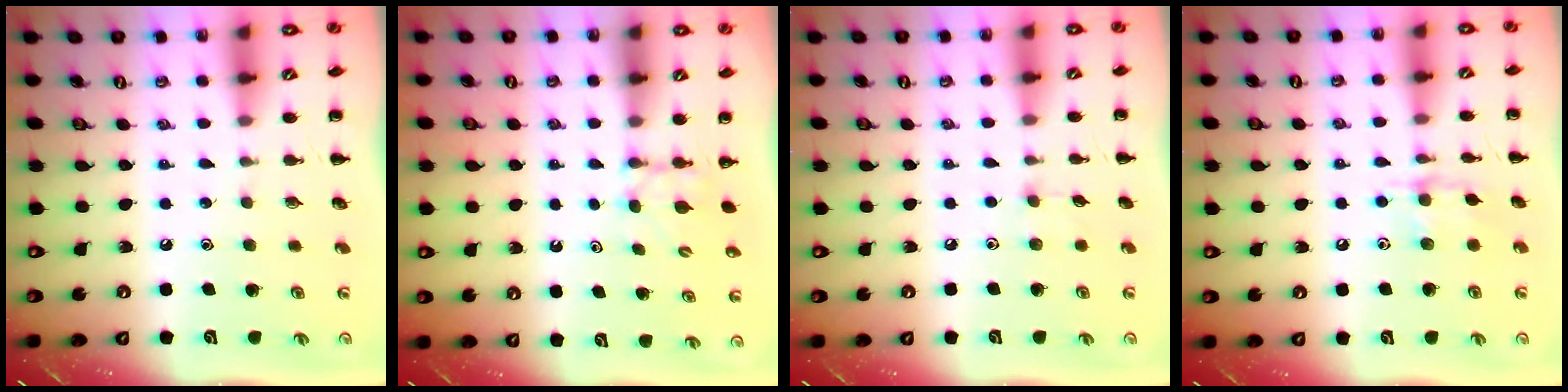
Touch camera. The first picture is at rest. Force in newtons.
{"total": 3.5, "press": 3.2, "slide": 1.4}
{"total": 3.5, "press": 3.2, "slide": 1.2}
{"total": 8.4, "press": 8.3, "slide": 0.6}